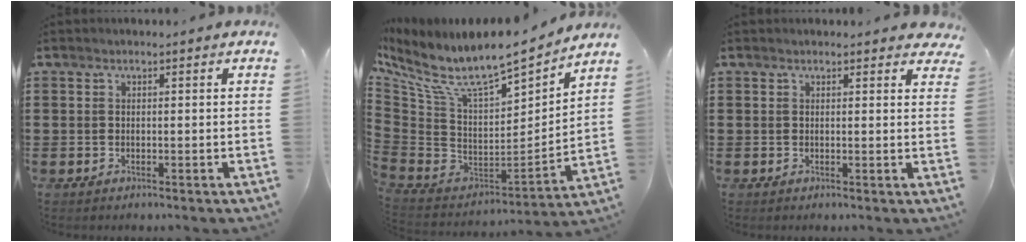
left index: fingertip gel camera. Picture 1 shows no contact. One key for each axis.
{"total": 9.9, "fx": 7.1, "fy": 3.2, "fz": 6.1, "tx": -0.153, "ty": -0.059, "tz": 0.117}
{"total": 1.4, "fx": 1.3, "fy": 0.5, "fz": 0.3, "tx": -0.002, "ty": 0.002, "tz": 0.023}